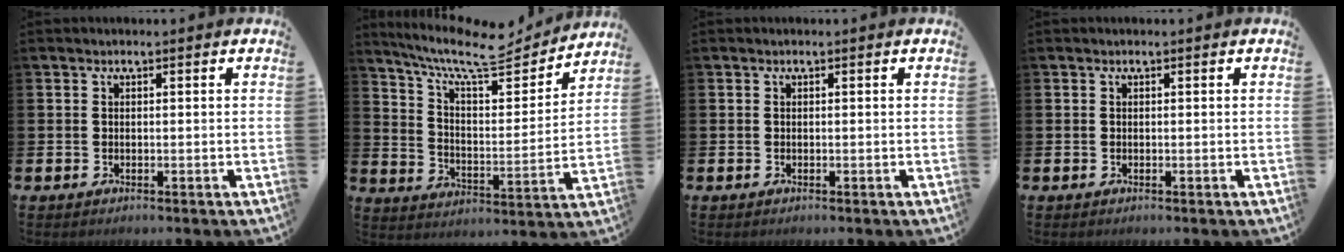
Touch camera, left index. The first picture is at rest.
{"total": 10.2, "force": [8.6, 2.8, 4.7], "torque": [-0.104, -0.061, 0.141]}
{"total": 0.0}
{"total": 0.0}